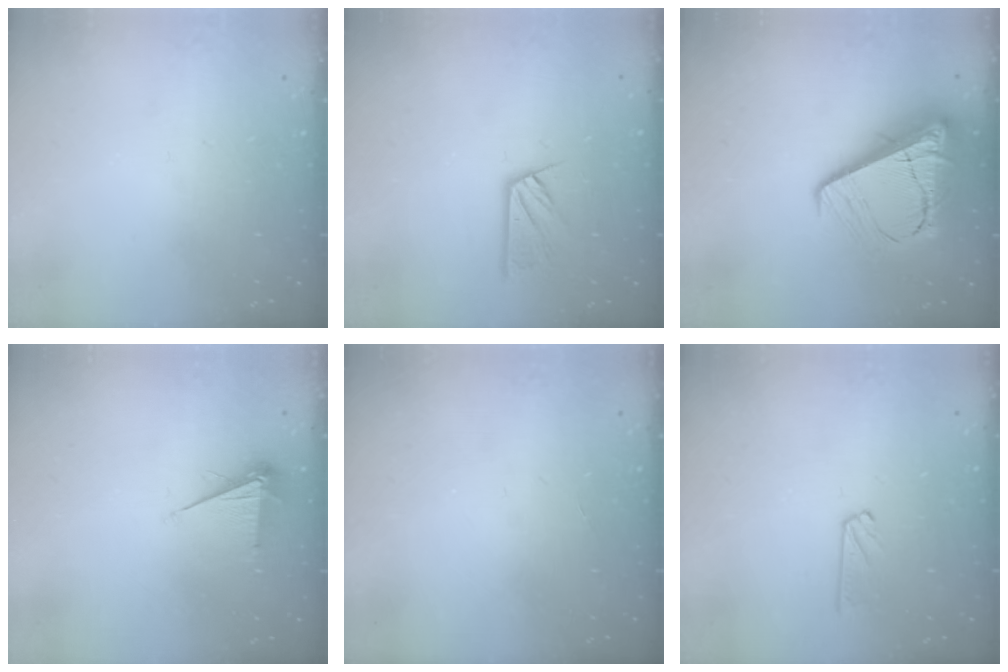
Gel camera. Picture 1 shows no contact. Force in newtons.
{"total": 8.1, "press": 8.1, "slide": 0.6}
{"total": 20.8, "press": 20.6, "slide": 2.3}
{"total": 5.4, "press": 5.4, "slide": 0.8}
{"total": 0.0}
{"total": 3.9, "press": 3.9, "slide": 0.3}